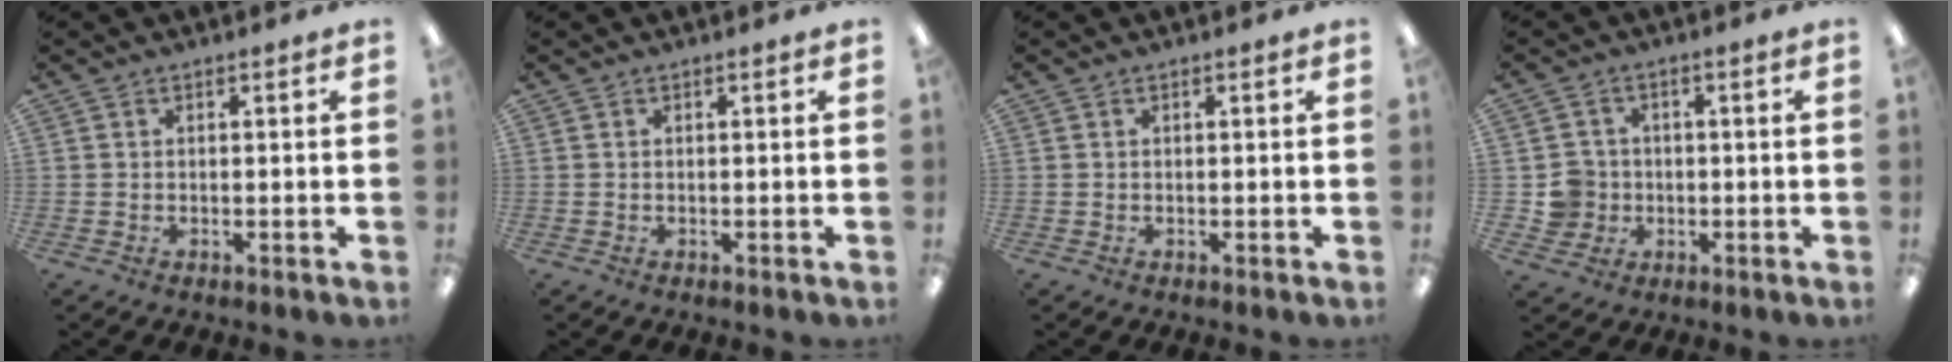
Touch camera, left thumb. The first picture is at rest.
{"total": 0.0}
{"total": 0.0}
{"total": 5.8, "force": [-0.6, 5.7, 0.8], "torque": [-0.025, 0.012, -0.006]}